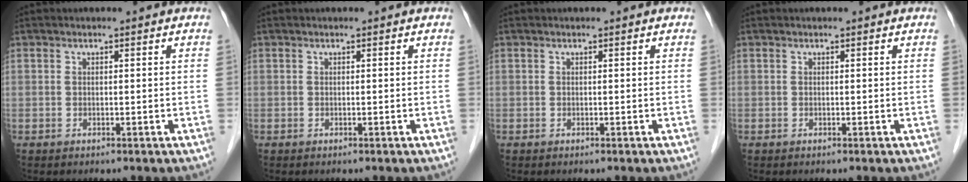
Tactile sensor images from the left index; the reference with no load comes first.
{"total": 0.0}
{"total": 0.0}
{"total": 0.0}